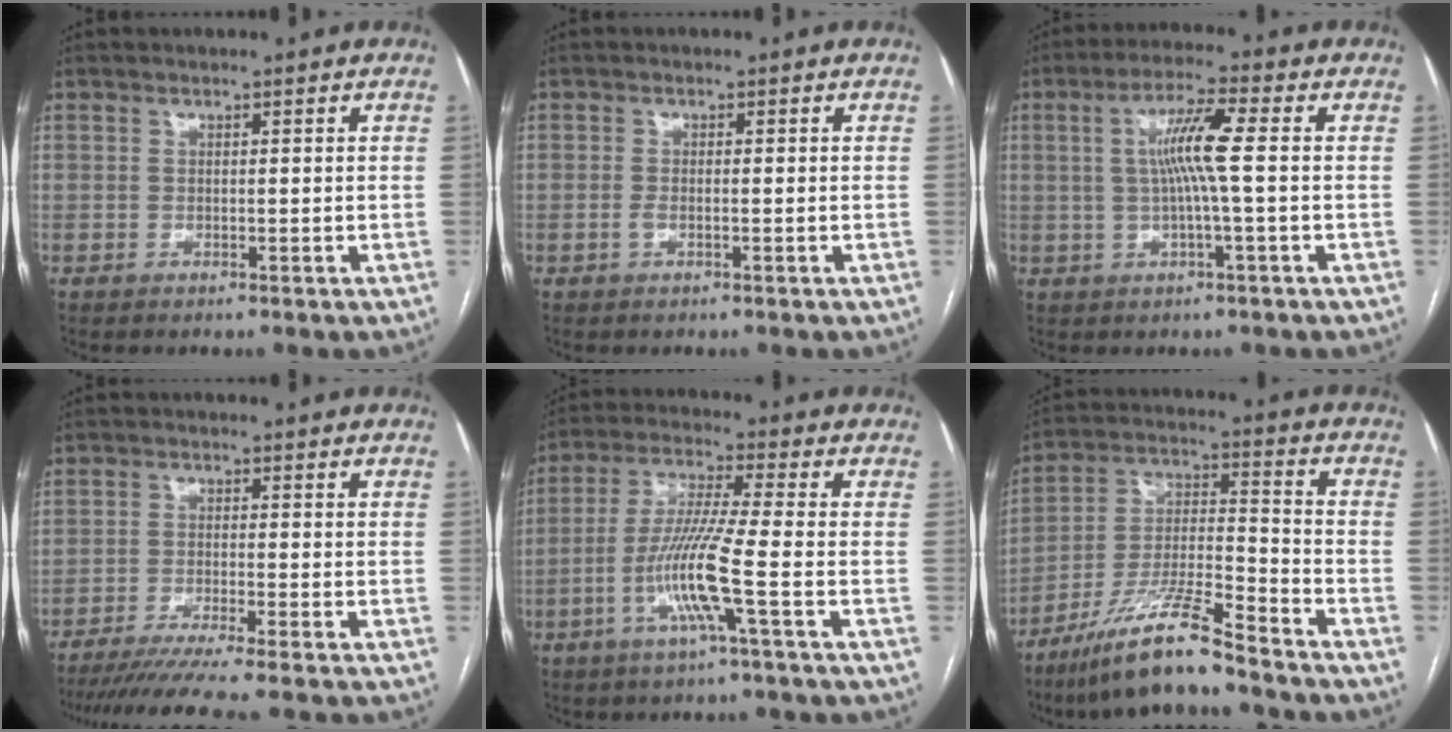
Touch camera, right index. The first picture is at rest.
{"total": 0.9, "force": [-0.4, 0.3, 0.8], "torque": [-0.021, -0.001, -0.007]}
{"total": 7.3, "force": [0.6, -0.3, 7.3], "torque": [-0.135, 0.010, 0.007]}
{"total": 11.1, "force": [-9.5, -1.6, 5.5], "torque": [-0.060, -0.031, -0.146]}
{"total": 10.2, "force": [-3.4, -1.2, 9.5], "torque": [-0.193, -0.009, -0.072]}
{"total": 14.5, "force": [-11.2, 0.6, 9.2], "torque": [-0.177, -0.016, -0.201]}